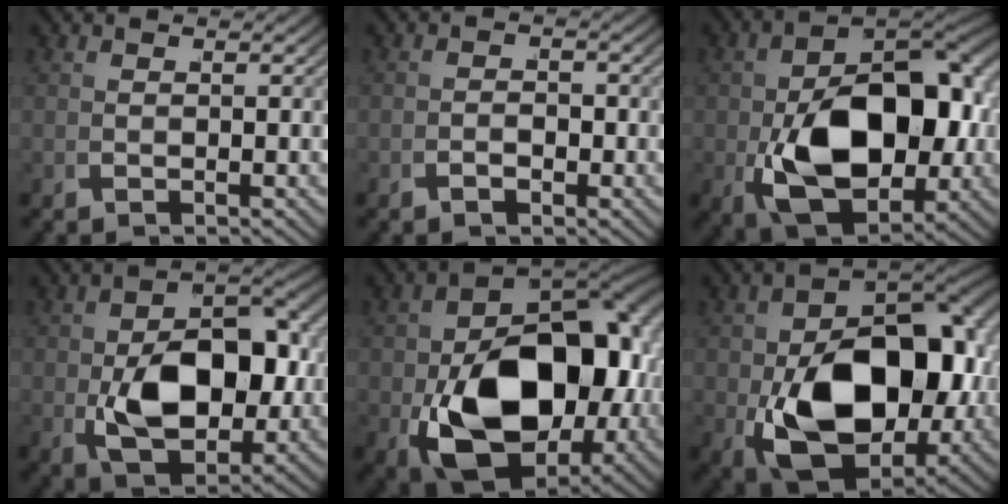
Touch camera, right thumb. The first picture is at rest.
{"total": 1.1, "force": [-0.8, 0.7, 0.4], "torque": [0.010, 0.002, -0.019]}
{"total": 17.4, "force": [-1.3, 10.5, 13.8], "torque": [-0.271, -0.051, 0.005]}
{"total": 11.5, "force": [-0.5, 7.0, 9.2], "torque": [-0.177, -0.027, 0.005]}
{"total": 21.3, "force": [-2.2, 13.1, 16.7], "torque": [-0.320, -0.069, 0.000]}
{"total": 19.2, "force": [-2.0, 11.5, 15.2], "torque": [-0.289, -0.060, -0.001]}